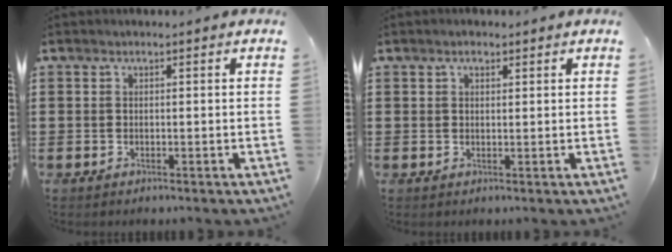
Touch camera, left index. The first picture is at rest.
{"total": 1.4, "force": [0.9, 0.6, 0.8], "torque": [-0.018, 0.004, 0.016]}